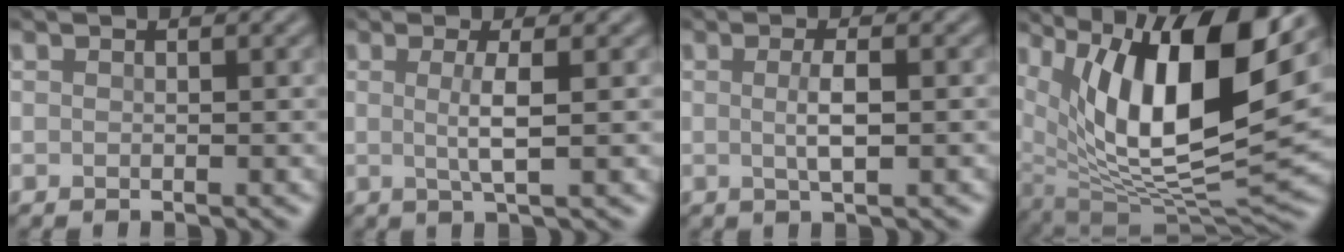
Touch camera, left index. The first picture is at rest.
{"total": 2.8, "force": [0.1, 0.5, 2.7], "torque": [-0.053, -0.006, -0.002]}
{"total": 2.4, "force": [-0.1, 0.5, 2.3], "torque": [-0.046, -0.001, -0.003]}
{"total": 14.8, "force": [5.1, 5.8, 12.7], "torque": [-0.204, -0.014, 0.087]}